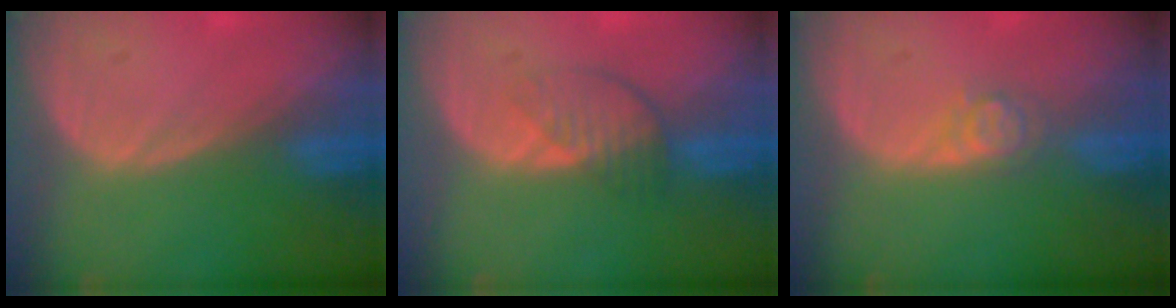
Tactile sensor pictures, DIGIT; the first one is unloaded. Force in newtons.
{"total": 3.9, "press": 3.6, "slide": 1.5}
{"total": 2.6, "press": 2.6, "slide": 0.3}